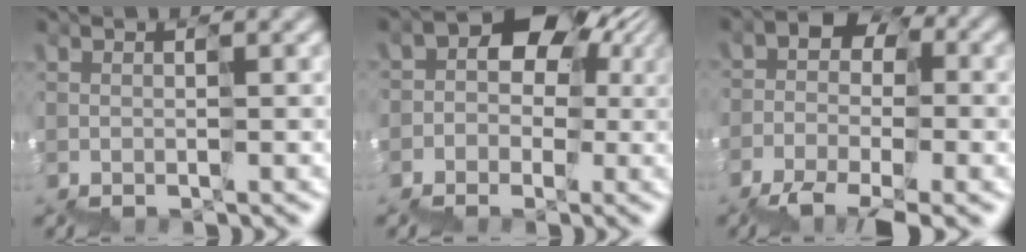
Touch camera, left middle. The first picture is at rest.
{"total": 6.7, "force": [-0.5, 5.6, 3.6], "torque": [-0.047, 0.021, -0.011]}
{"total": 7.0, "force": [-3.4, 4.1, 4.6], "torque": [-0.087, -0.012, -0.058]}